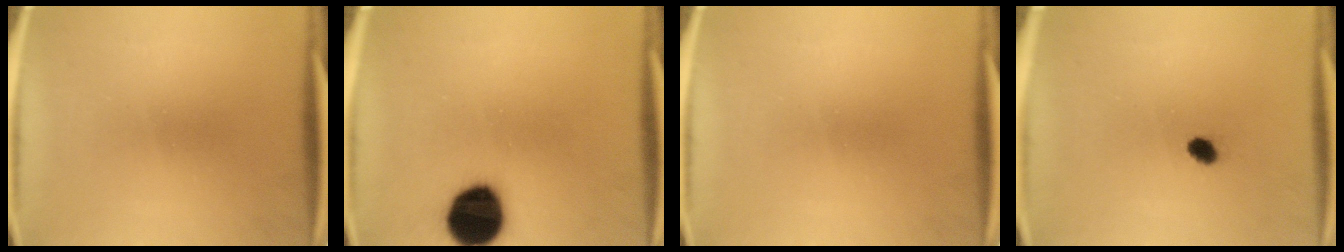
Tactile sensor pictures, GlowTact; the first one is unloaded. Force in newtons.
{"total": 15.3}
{"total": 0.0}
{"total": 1.7}